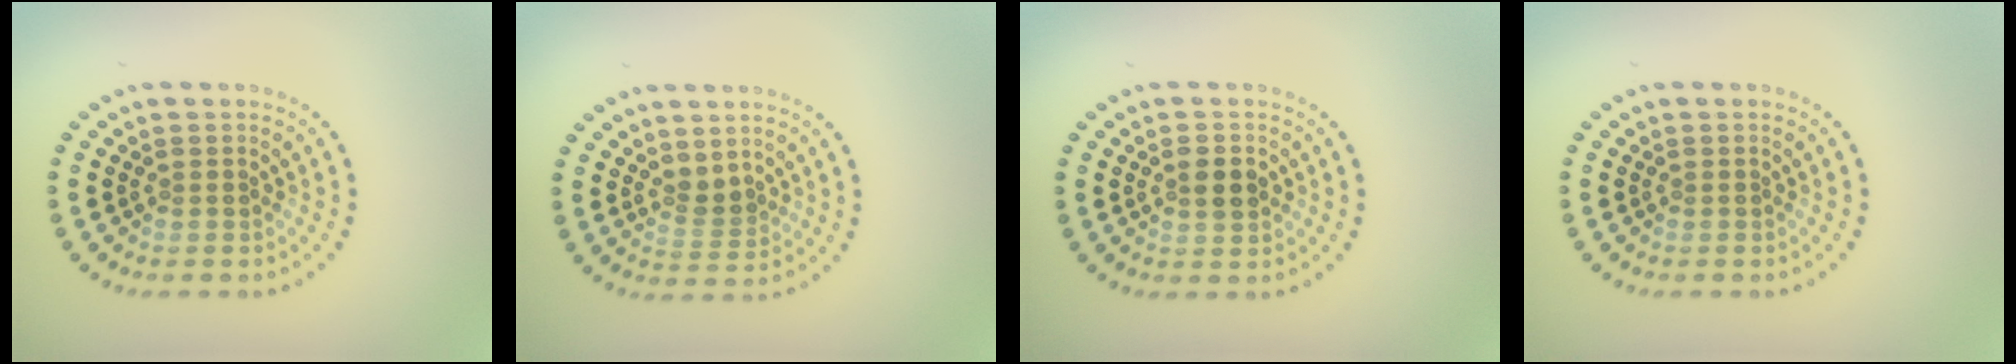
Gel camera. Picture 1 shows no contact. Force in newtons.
{"total": 1.6, "press": 1.3, "slide": 0.9}
{"total": 2.5, "press": 2.5, "slide": 0.1}
{"total": 0.0}